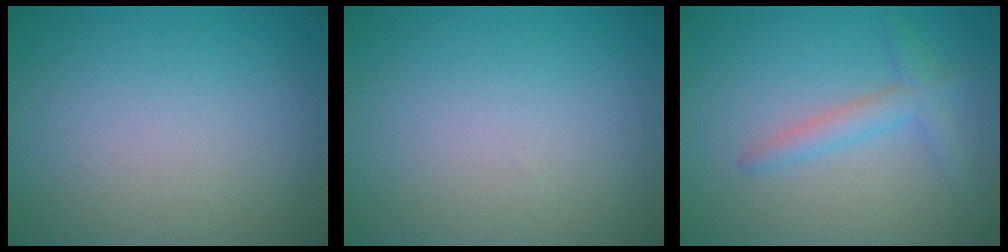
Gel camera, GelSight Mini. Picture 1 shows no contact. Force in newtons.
{"total": 0.0}
{"total": 2.4, "press": 2.4, "slide": 0.1}